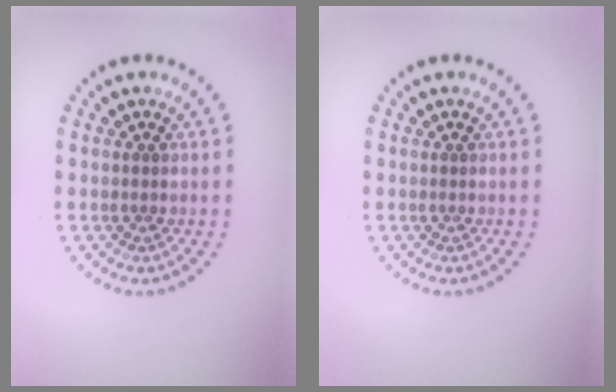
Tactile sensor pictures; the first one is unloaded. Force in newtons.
{"total": 0.0}